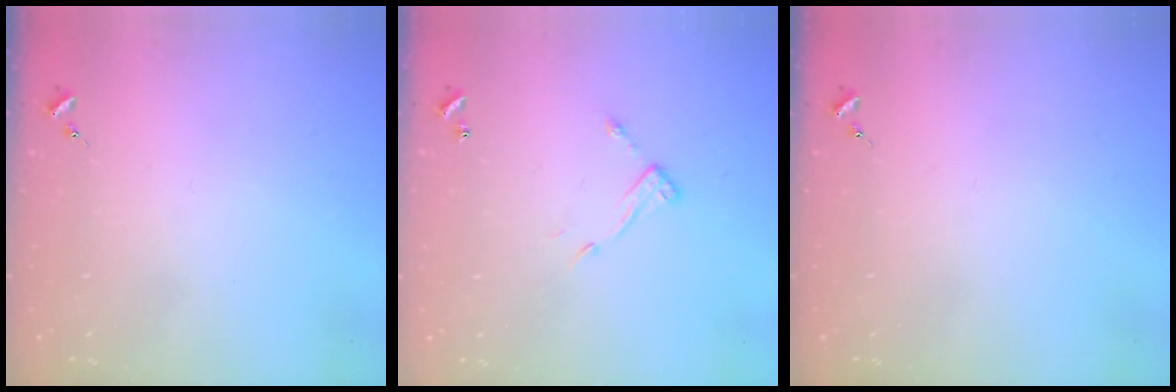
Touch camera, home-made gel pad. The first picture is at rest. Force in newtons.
{"total": 7.9, "press": 7.9, "slide": 0.3}
{"total": 0.0}